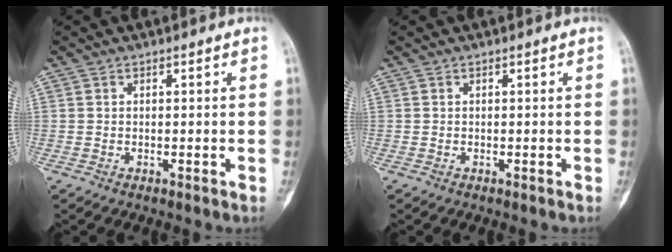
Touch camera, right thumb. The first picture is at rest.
{"total": 0.0}